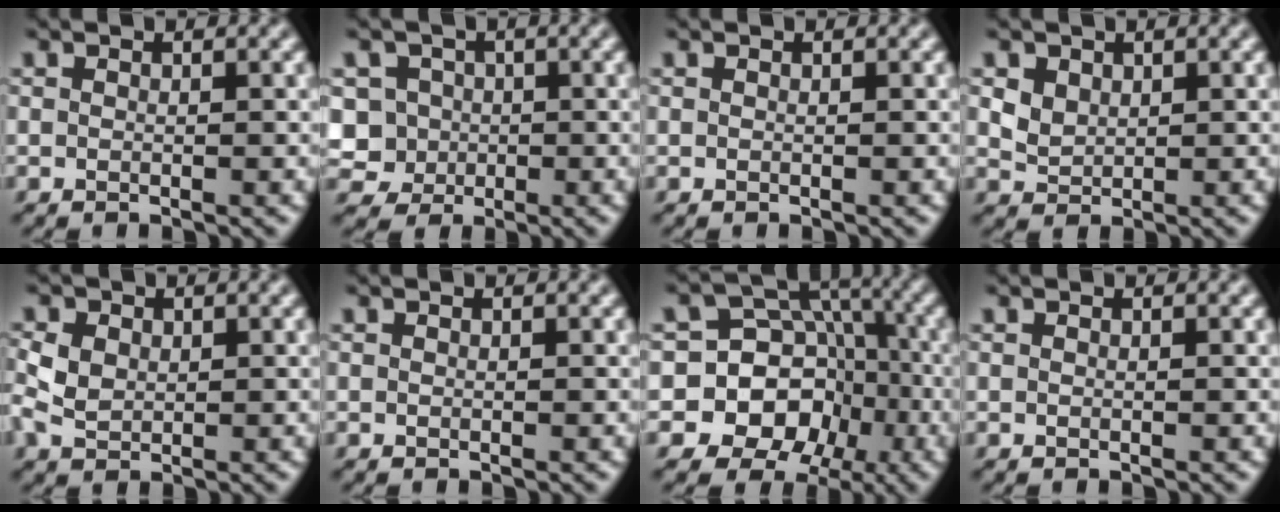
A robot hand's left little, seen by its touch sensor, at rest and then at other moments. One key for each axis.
{"total": 5.8, "fx": -0.5, "fy": 5.5, "fz": 1.9, "tx": -0.034, "ty": 0.028, "tz": -0.033}
{"total": 0.0}
{"total": 2.2, "fx": 0.9, "fy": 1.7, "fz": 1.1, "tx": -0.031, "ty": 0.001, "tz": 0.019}
{"total": 3.7, "fx": 0.3, "fy": 2.9, "fz": 2.3, "tx": -0.064, "ty": 0.010, "tz": 0.004}
{"total": 0.0}
{"total": 12.8, "fx": -4.4, "fy": 11.3, "fz": 4.2, "tx": -0.076, "ty": 0.012, "tz": -0.096}
{"total": 0.0}